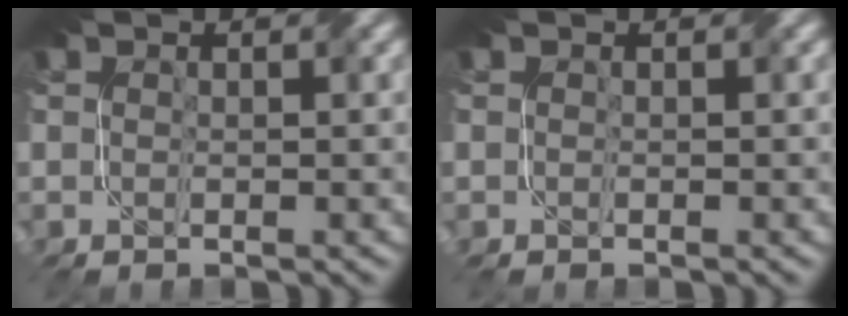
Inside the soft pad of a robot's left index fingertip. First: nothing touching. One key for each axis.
{"total": 0.0}